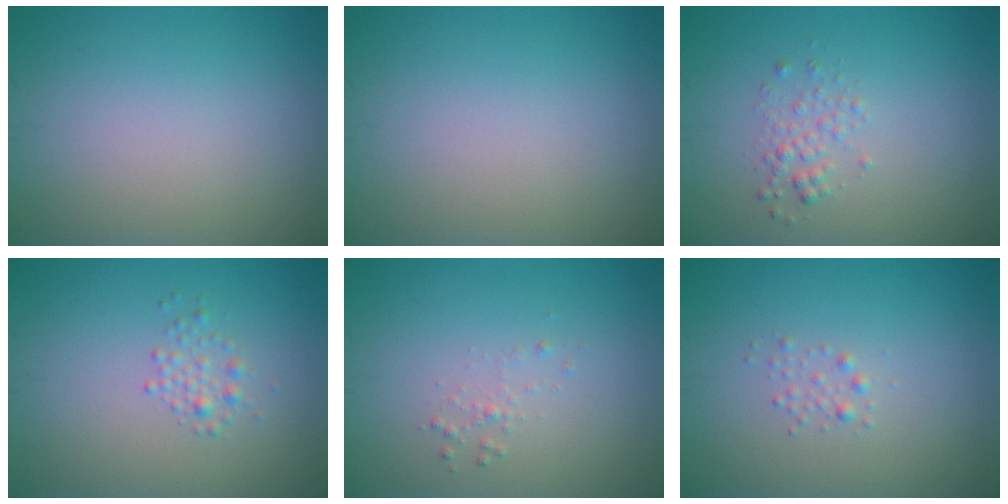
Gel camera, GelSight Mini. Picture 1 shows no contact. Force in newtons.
{"total": 0.0}
{"total": 1.4, "press": 1.4, "slide": 0.1}
{"total": 1.4, "press": 1.4, "slide": 0.1}
{"total": 0.7, "press": 0.7, "slide": 0.1}
{"total": 0.8, "press": 0.8, "slide": 0.1}